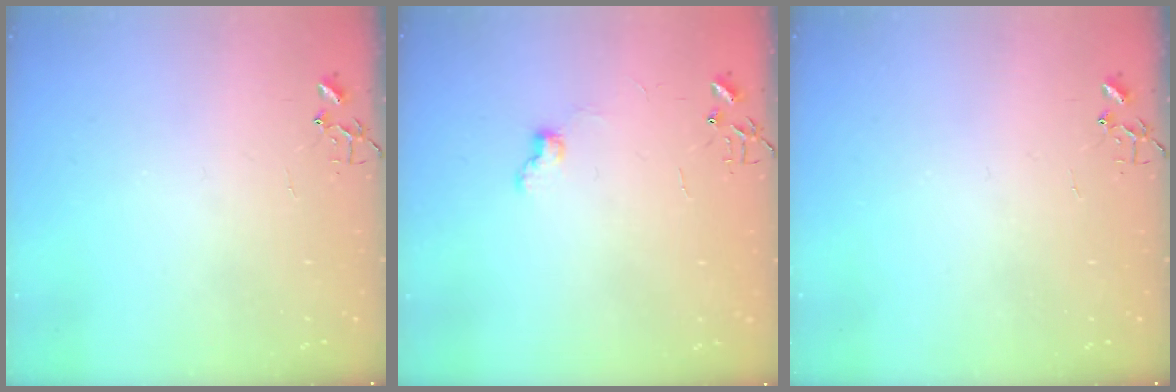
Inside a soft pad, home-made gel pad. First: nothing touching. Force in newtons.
{"total": 6.6, "press": 6.6, "slide": 0.7}
{"total": 0.0}